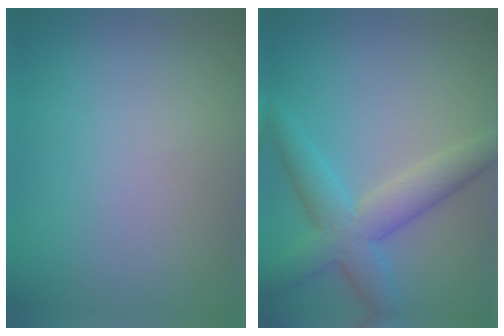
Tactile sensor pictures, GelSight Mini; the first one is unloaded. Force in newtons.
{"total": 5.3, "press": 5.3, "slide": 0.2}